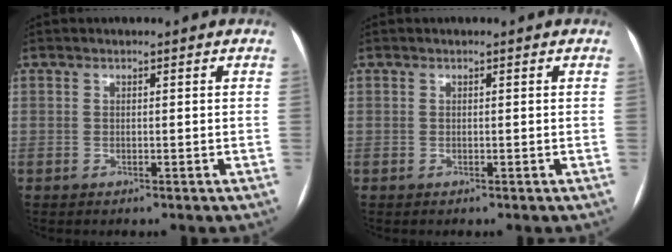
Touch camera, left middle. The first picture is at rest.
{"total": 0.0}